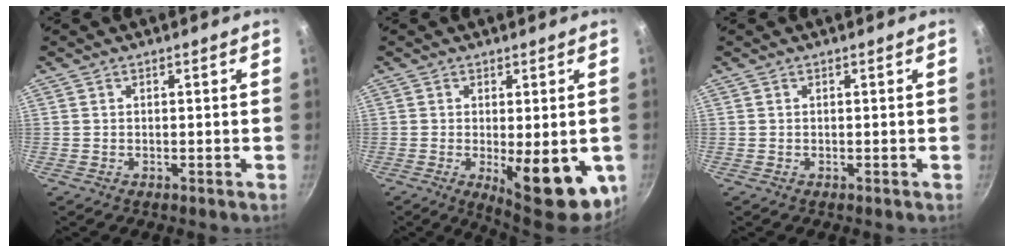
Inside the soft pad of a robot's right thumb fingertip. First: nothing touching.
{"total": 14.4, "force": [-3.2, 5.1, 13.1], "torque": [-0.144, -0.012, -0.029]}
{"total": 0.0}